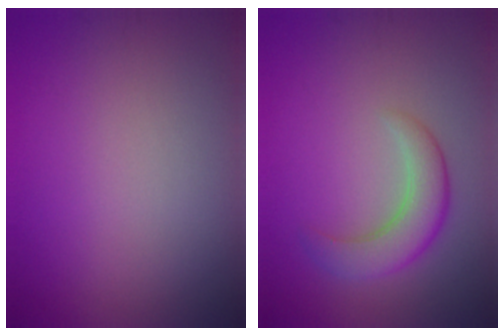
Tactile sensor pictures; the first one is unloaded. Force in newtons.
{"total": 3.9, "press": 3.9, "slide": 0.2}